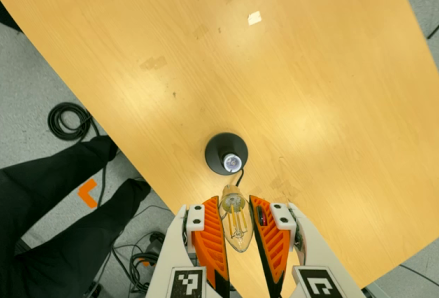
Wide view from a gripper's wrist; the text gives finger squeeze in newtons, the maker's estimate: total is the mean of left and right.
{"total": 16.1, "left": 18.2, "right": 14.0}